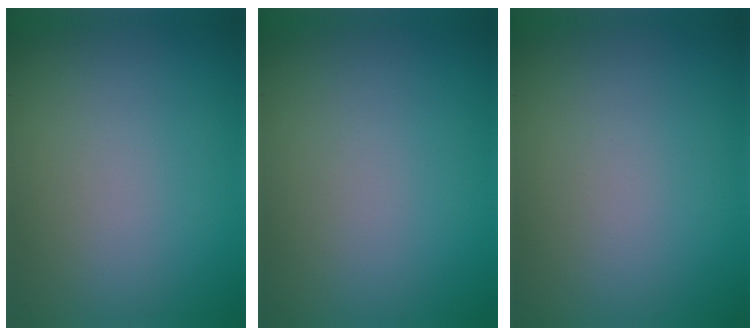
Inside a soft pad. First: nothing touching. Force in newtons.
{"total": 0.0}
{"total": 0.0}